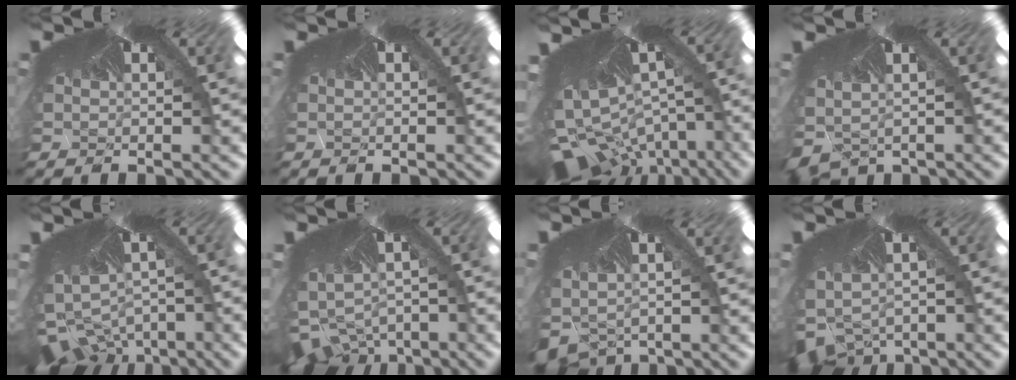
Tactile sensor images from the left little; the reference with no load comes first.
{"total": 0.0}
{"total": 7.9, "force": [-7.7, 1.6, 0.5], "torque": [-0.018, -0.095, -0.083]}
{"total": 3.9, "force": [-3.8, -0.3, -1.0], "torque": [-0.008, -0.048, -0.030]}
{"total": 7.6, "force": [-7.5, 1.2, -0.2], "torque": [0.015, -0.084, -0.086]}
{"total": 7.6, "force": [-7.6, 0.7, -0.8], "torque": [0.016, -0.094, -0.084]}
{"total": 5.7, "force": [-5.5, -0.3, -1.5], "torque": [0.000, -0.064, -0.058]}
{"total": 7.1, "force": [-7.0, 0.2, -1.3], "torque": [-0.001, -0.088, -0.079]}